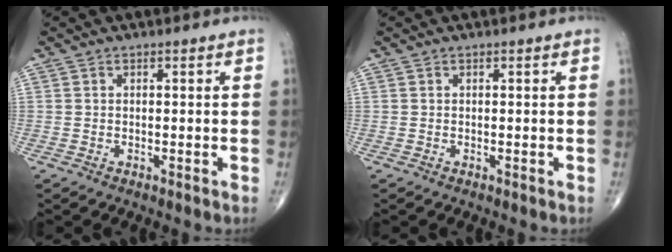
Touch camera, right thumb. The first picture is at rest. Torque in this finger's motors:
{"motor_torque": [0.05, 0.05, -0.03, 0.02, 0.00]}